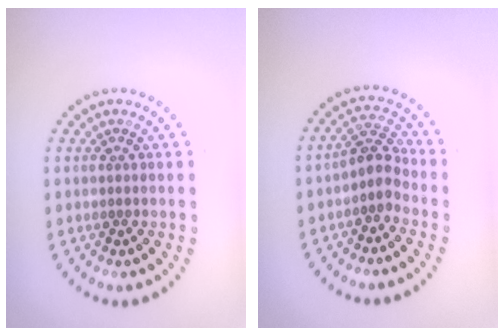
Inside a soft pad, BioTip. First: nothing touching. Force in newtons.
{"total": 2.7, "press": 2.1, "slide": 1.7}